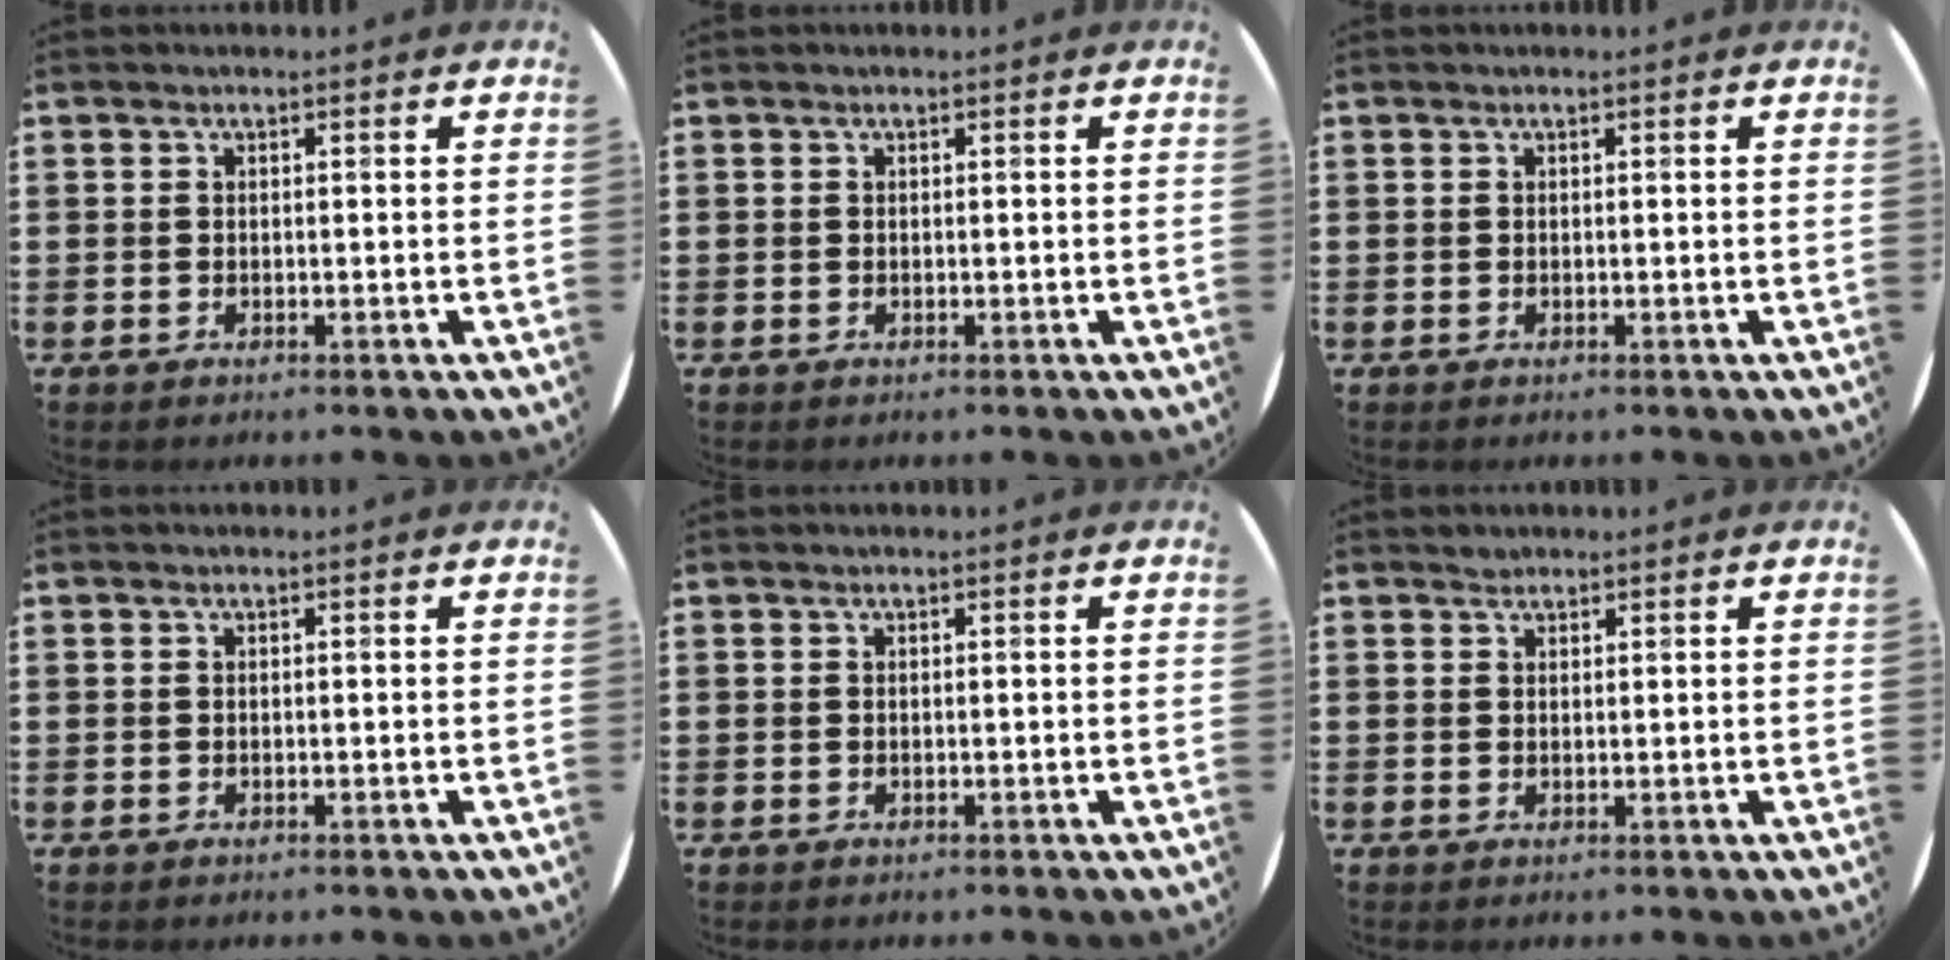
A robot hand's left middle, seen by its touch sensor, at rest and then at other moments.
{"total": 0.0}
{"total": 0.0}
{"total": 0.0}
{"total": 0.0}
{"total": 0.9, "force": [0.8, 0.3, 0.0], "torque": [0.000, 0.002, 0.015]}